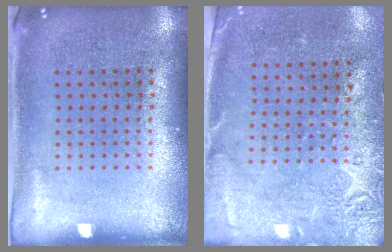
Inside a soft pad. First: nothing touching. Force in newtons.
{"total": 2.7, "press": 2.2, "slide": 1.6}